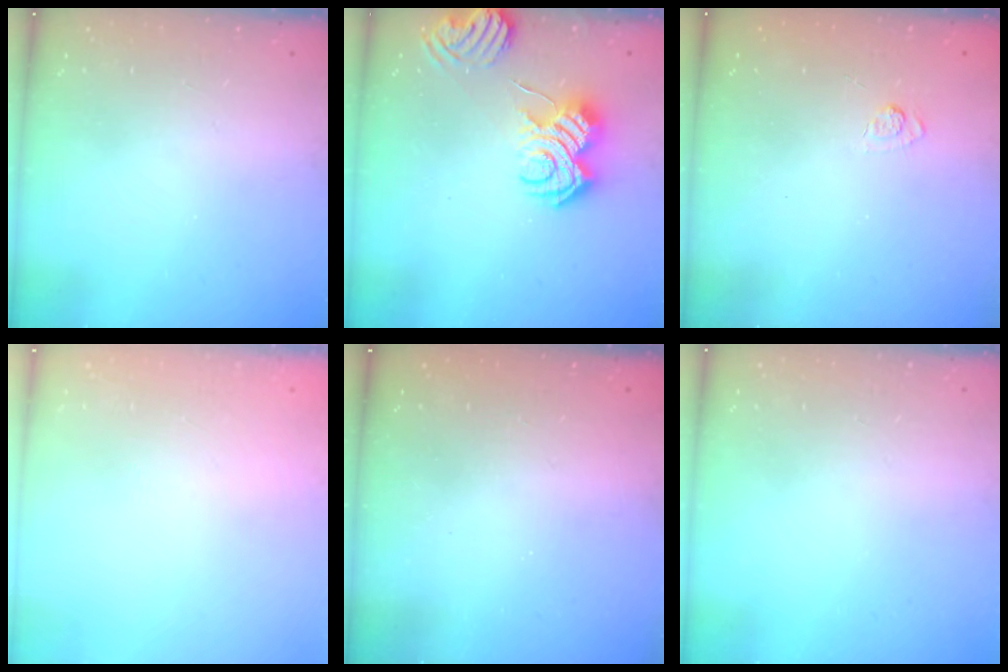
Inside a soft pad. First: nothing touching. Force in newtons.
{"total": 8.5, "press": 8.5, "slide": 0.6}
{"total": 2.2, "press": 1.8, "slide": 1.3}
{"total": 2.7, "press": 2.6, "slide": 0.8}
{"total": 2.2, "press": 2.1, "slide": 0.7}
{"total": 0.0}